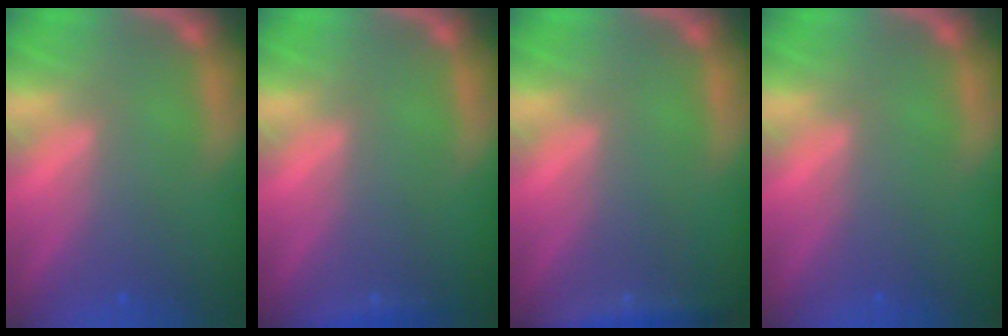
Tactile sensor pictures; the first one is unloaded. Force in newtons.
{"total": 0.9}
{"total": 3.0}
{"total": 0.0}